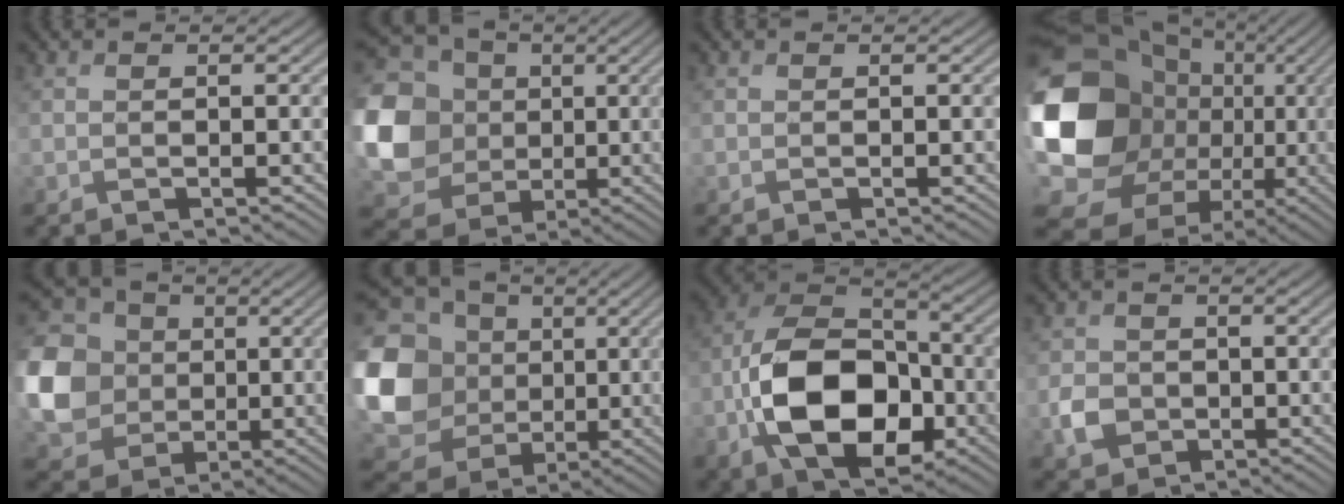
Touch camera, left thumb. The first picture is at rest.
{"total": 16.4, "force": [0.2, 14.3, 8.1], "torque": [-0.280, 0.006, -0.001]}
{"total": 0.0}
{"total": 21.3, "force": [-1.9, 17.3, 12.3], "torque": [-0.314, -0.024, -0.025]}
{"total": 12.9, "force": [-0.5, 11.1, 6.6], "torque": [-0.206, -0.005, -0.031]}
{"total": 19.3, "force": [1.1, 16.7, 9.6], "torque": [-0.292, 0.006, 0.026]}
{"total": 13.9, "force": [-4.6, 8.7, 9.8], "torque": [-0.185, -0.011, -0.103]}
{"total": 3.4, "force": [-1.5, 2.9, 1.0], "torque": [-0.015, -0.005, -0.040]}